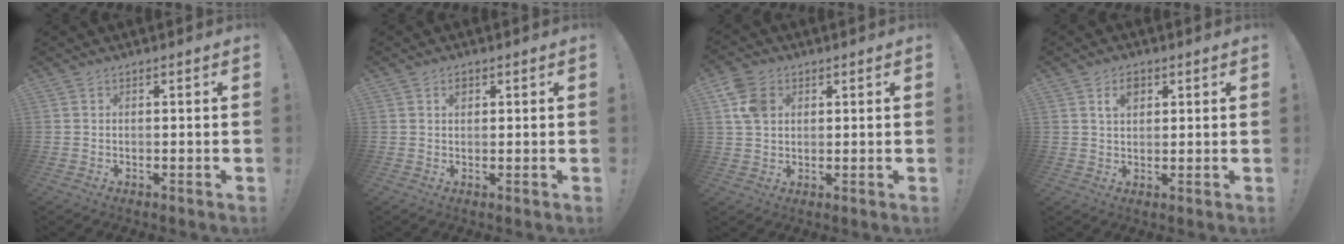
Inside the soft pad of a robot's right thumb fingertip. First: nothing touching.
{"total": 1.5, "force": [0.9, 1.1, 0.7], "torque": [0.000, -0.001, 0.012]}
{"total": 8.3, "force": [2.6, 6.3, 4.8], "torque": [-0.087, 0.004, 0.051]}
{"total": 4.4, "force": [2.1, 2.9, 2.5], "torque": [-0.034, 0.002, 0.034]}